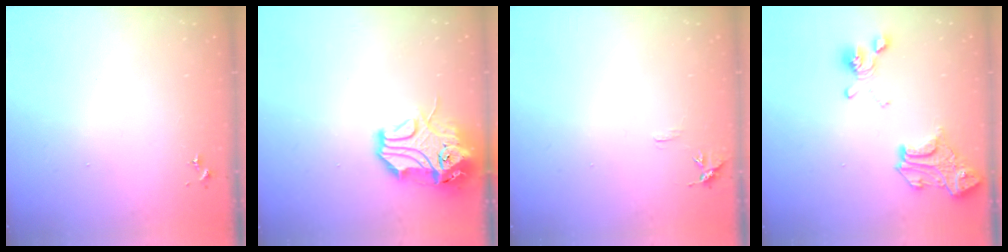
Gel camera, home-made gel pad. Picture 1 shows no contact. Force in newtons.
{"total": 16.1, "press": 15.9, "slide": 2.3}
{"total": 6.4, "press": 6.4, "slide": 0.5}
{"total": 19.8, "press": 19.7, "slide": 1.5}